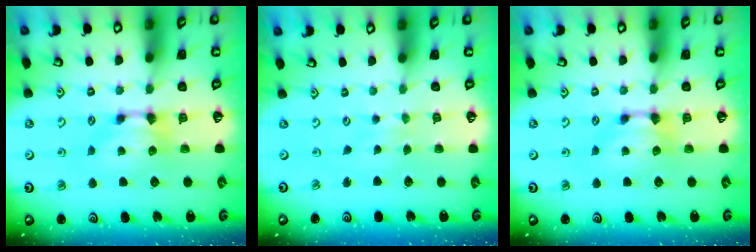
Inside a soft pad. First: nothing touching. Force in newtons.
{"total": 3.2, "press": 3.2, "slide": 0.1}
{"total": 0.0}